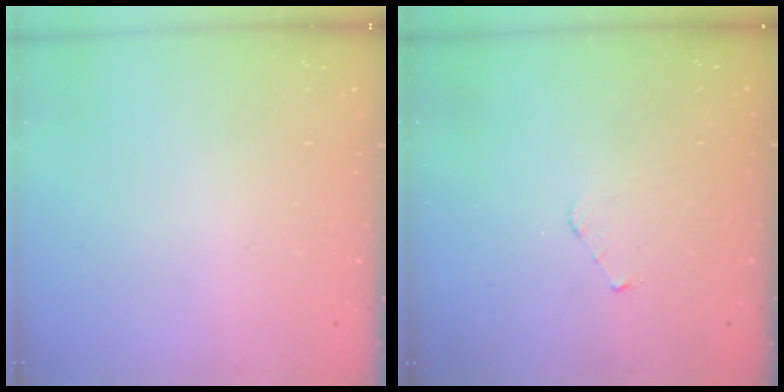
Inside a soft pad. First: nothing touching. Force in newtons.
{"total": 3.4, "press": 3.4, "slide": 0.3}